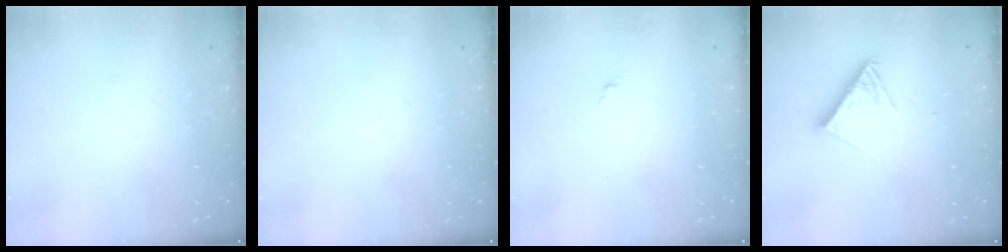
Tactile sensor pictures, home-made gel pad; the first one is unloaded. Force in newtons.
{"total": 0.0}
{"total": 0.5, "press": 0.4, "slide": 0.4}
{"total": 9.3, "press": 9.2, "slide": 0.8}